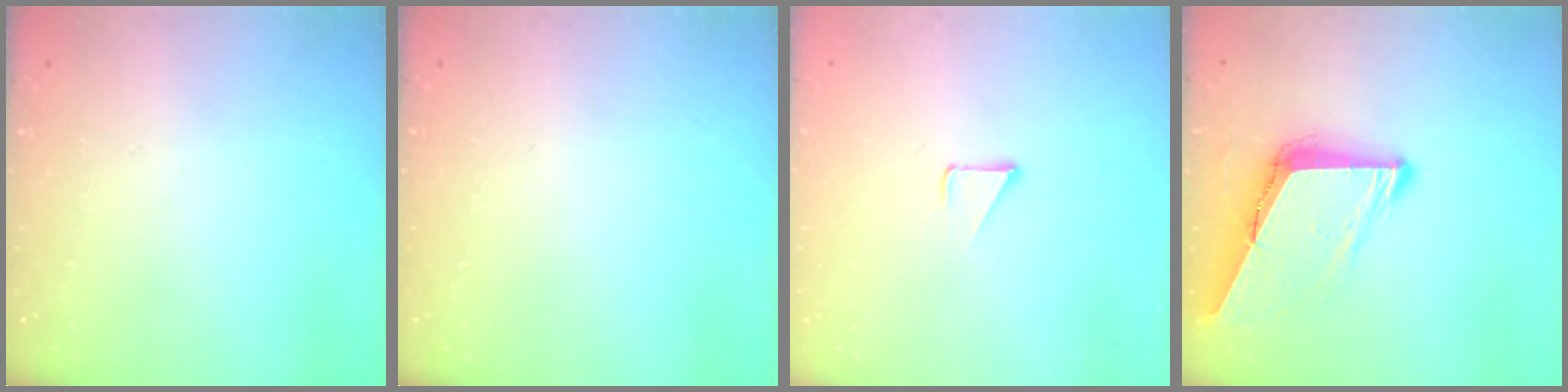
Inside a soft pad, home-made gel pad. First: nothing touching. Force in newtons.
{"total": 0.0}
{"total": 2.4, "press": 2.4, "slide": 0.2}
{"total": 9.5, "press": 9.4, "slide": 1.6}